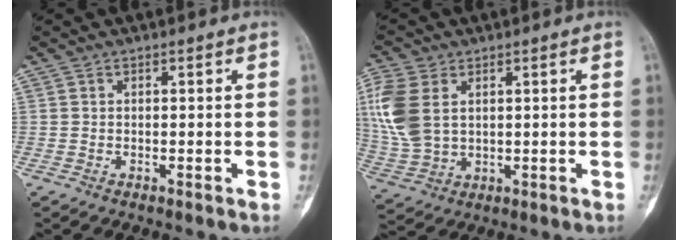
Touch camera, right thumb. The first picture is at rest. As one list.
[{"total": 13.1, "force": [3.5, 8.6, 9.3], "torque": [-0.224, -0.004, 0.079]}]